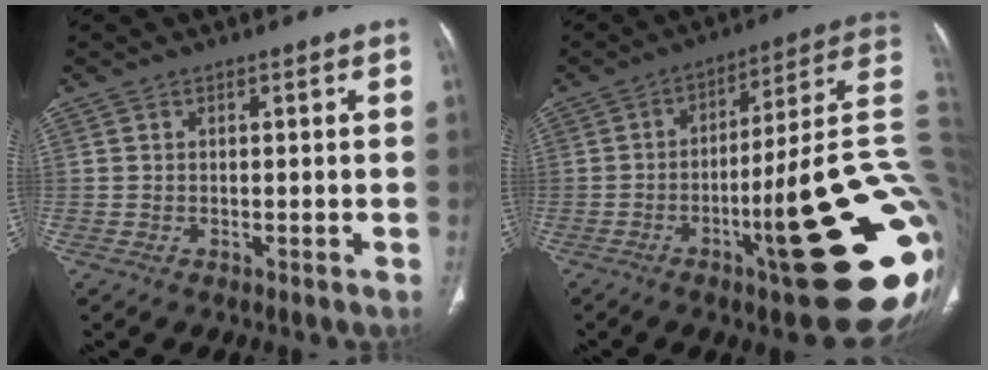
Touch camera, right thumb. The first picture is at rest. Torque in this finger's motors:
{"motor_torque": [3.29, 1.72, 2.04, -0.73, 0.56]}